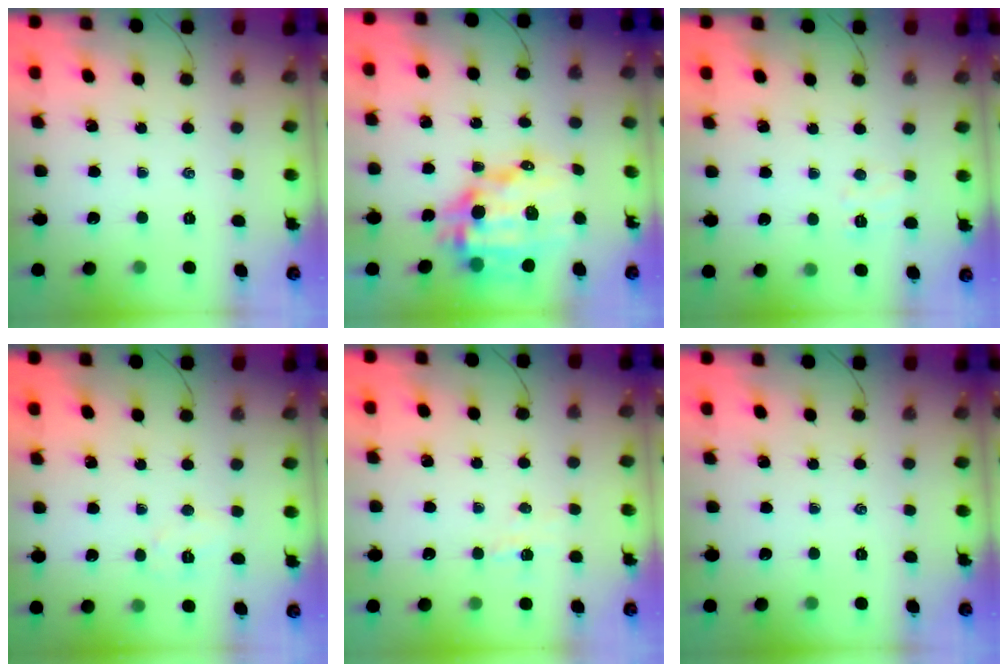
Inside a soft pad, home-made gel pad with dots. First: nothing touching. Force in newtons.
{"total": 15.1, "press": 14.6, "slide": 3.8}
{"total": 4.9, "press": 4.8, "slide": 1.2}
{"total": 3.9, "press": 3.9, "slide": 0.8}
{"total": 2.9, "press": 2.8, "slide": 0.8}
{"total": 0.0}